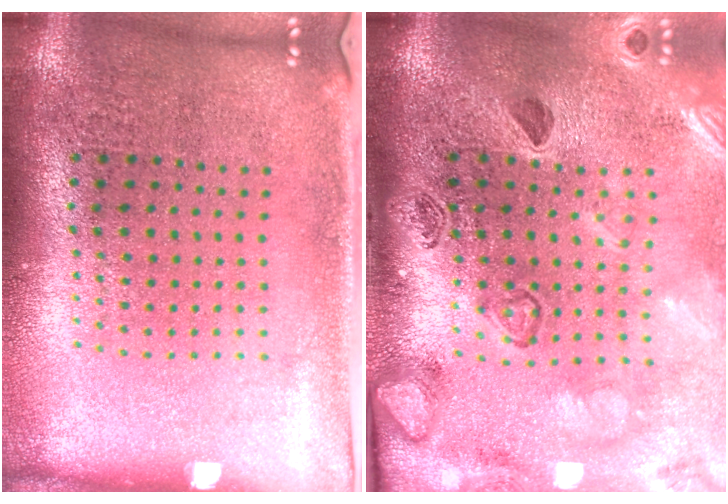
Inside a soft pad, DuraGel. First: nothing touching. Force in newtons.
{"total": 2.5, "press": 2.4, "slide": 0.8}